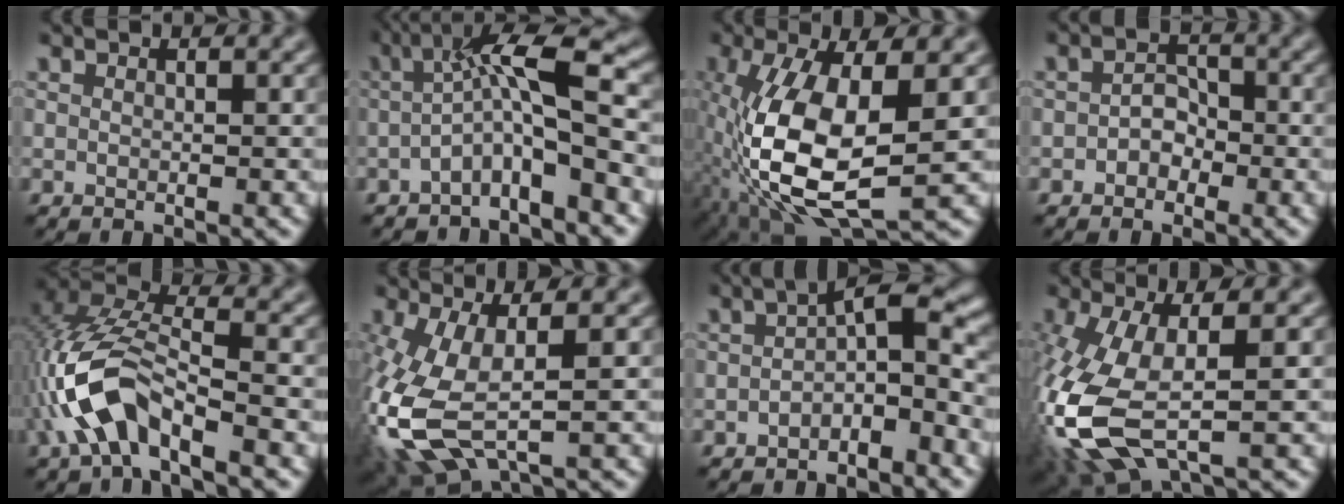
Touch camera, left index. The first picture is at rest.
{"total": 5.8, "force": [-1.2, 1.2, 5.6], "torque": [-0.095, 0.020, -0.035]}
{"total": 11.3, "force": [-2.0, 4.8, 10.0], "torque": [-0.224, -0.012, -0.038]}
{"total": 2.0, "force": [-0.8, 1.5, 1.0], "torque": [-0.014, 0.005, -0.017]}
{"total": 8.0, "force": [-3.5, 3.1, 6.5], "torque": [-0.147, 0.009, -0.074]}
{"total": 9.7, "force": [-1.7, 4.7, 8.3], "torque": [-0.217, -0.015, -0.026]}
{"total": 4.2, "force": [-1.6, 1.4, 3.7], "torque": [-0.055, 0.018, -0.037]}
{"total": 10.8, "force": [-1.9, 5.0, 9.4], "torque": [-0.242, -0.018, -0.032]}